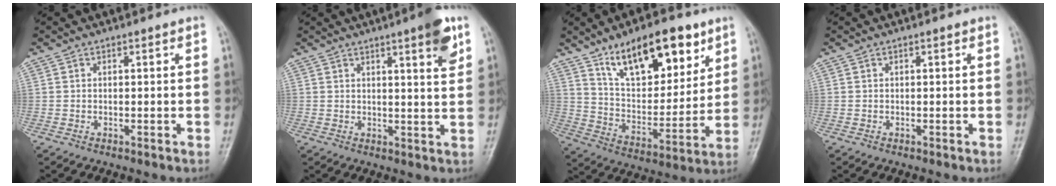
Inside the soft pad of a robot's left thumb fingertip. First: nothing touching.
{"total": 6.6, "force": [3.7, 0.8, 5.4], "torque": [-0.069, -0.019, 0.047]}
{"total": 19.1, "force": [11.3, 8.5, 12.8], "torque": [-0.150, -0.052, 0.198]}
{"total": 0.0}